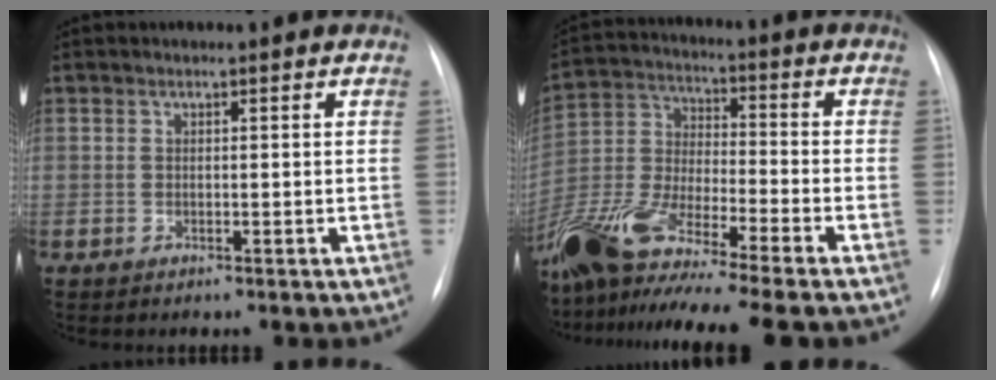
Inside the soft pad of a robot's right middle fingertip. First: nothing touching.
{"total": 18.2, "force": [-14.8, 0.1, 10.7], "torque": [-0.248, -0.029, -0.278]}